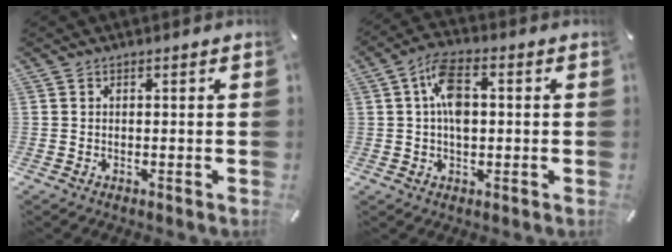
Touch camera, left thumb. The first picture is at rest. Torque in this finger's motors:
{"motor_torque": [0.77, 1.65, 0.75, -0.87, 0.36]}